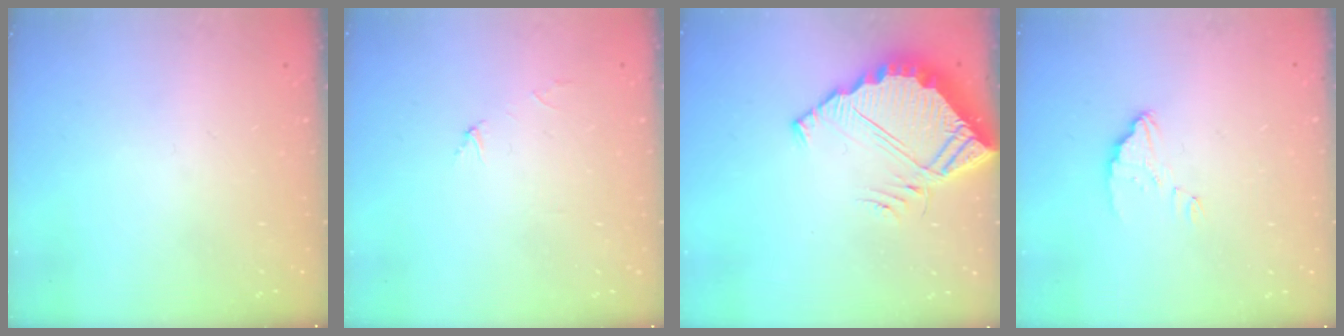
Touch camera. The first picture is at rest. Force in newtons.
{"total": 2.9, "press": 2.9, "slide": 0.3}
{"total": 7.0, "press": 7.0, "slide": 0.6}
{"total": 3.0, "press": 3.0, "slide": 0.2}